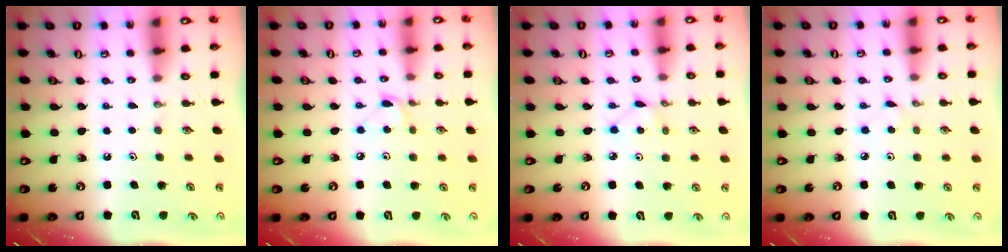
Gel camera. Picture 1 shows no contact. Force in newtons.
{"total": 4.1, "press": 4.1, "slide": 0.6}
{"total": 2.7, "press": 2.6, "slide": 0.3}
{"total": 2.3, "press": 2.3, "slide": 0.3}